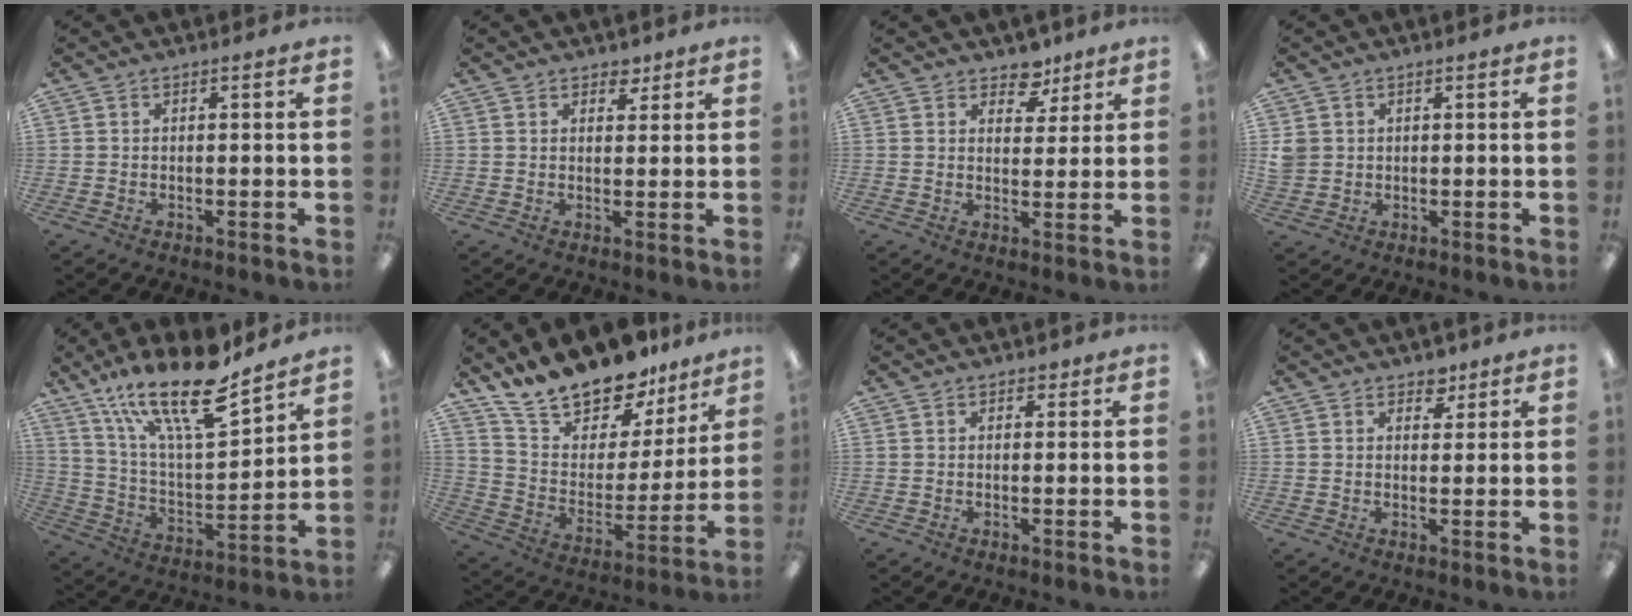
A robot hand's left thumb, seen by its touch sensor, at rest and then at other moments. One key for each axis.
{"total": 3.3, "fx": 2.4, "fy": 2.1, "fz": 0.8, "tx": 0.004, "ty": -0.009, "tz": 0.039}
{"total": 6.6, "fx": 4.8, "fy": 4.0, "fz": 2.0, "tx": -0.015, "ty": -0.023, "tz": 0.083}
{"total": 3.4, "fx": 0.7, "fy": 3.2, "fz": 0.8, "tx": -0.013, "ty": 0.003, "tz": 0.013}
{"total": 22.0, "fx": 15.8, "fy": 6.6, "fz": 13.9, "tx": -0.239, "ty": -0.104, "tz": 0.270}
{"total": 18.0, "fx": 16.5, "fy": 6.1, "fz": 3.9, "tx": -0.093, "ty": -0.138, "tz": 0.297}
{"total": 1.4, "fx": 0.9, "fy": 1.0, "fz": 0.3, "tx": 0.002, "ty": -0.001, "tz": 0.016}
{"total": 3.7, "fx": 2.7, "fy": 2.4, "fz": 0.9, "tx": 0.001, "ty": -0.011, "tz": 0.045}